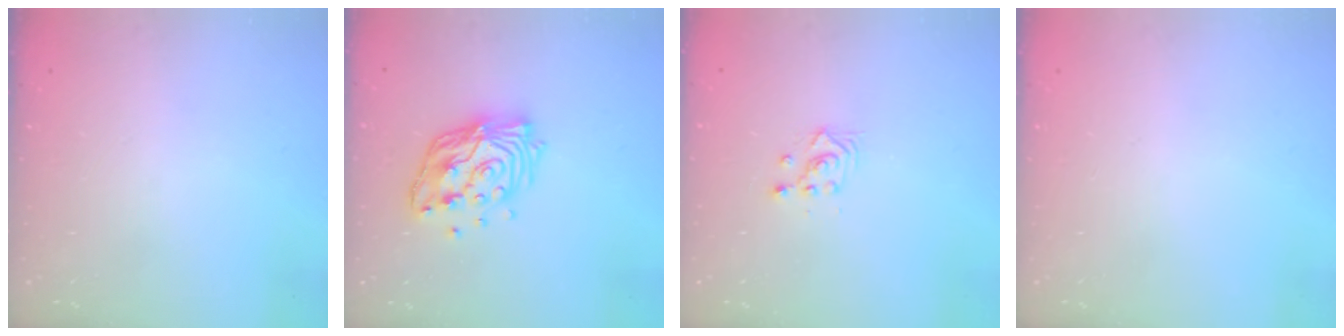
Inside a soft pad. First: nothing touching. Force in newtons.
{"total": 13.7, "press": 13.6, "slide": 1.4}
{"total": 2.3, "press": 2.3, "slide": 0.2}
{"total": 0.0}